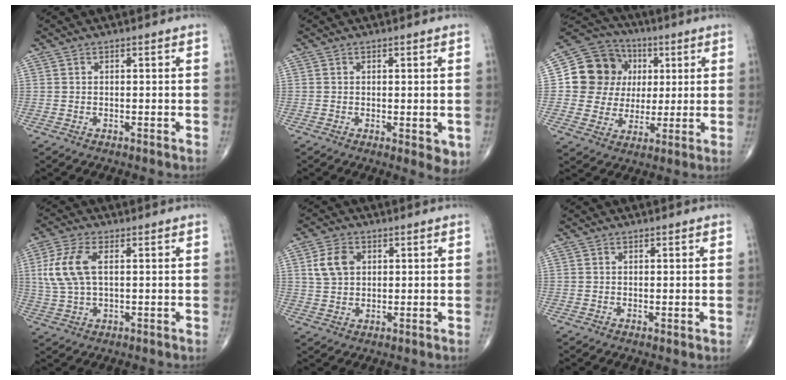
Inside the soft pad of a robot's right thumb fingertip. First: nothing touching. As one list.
[{"total": 4.1, "force": [-0.9, 1.5, 3.7], "torque": [-0.039, -0.010, -0.008]}, {"total": 14.9, "force": [2.7, 13.7, 5.4], "torque": [-0.054, 0.016, 0.049]}, {"total": 9.1, "force": [1.8, 4.7, 7.6], "torque": [-0.177, 0.007, 0.036]}, {"total": 6.2, "force": [1.8, 4.5, 3.8], "torque": [-0.062, -0.001, 0.034]}, {"total": 0.7, "force": [0.0, 0.2, 0.6], "torque": [-0.014, -0.005, 0.001]}]